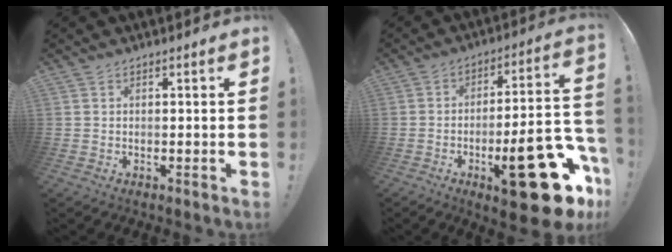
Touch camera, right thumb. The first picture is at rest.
{"total": 25.6, "force": [-11.1, 8.2, 21.5], "torque": [-0.276, 0.061, -0.160]}